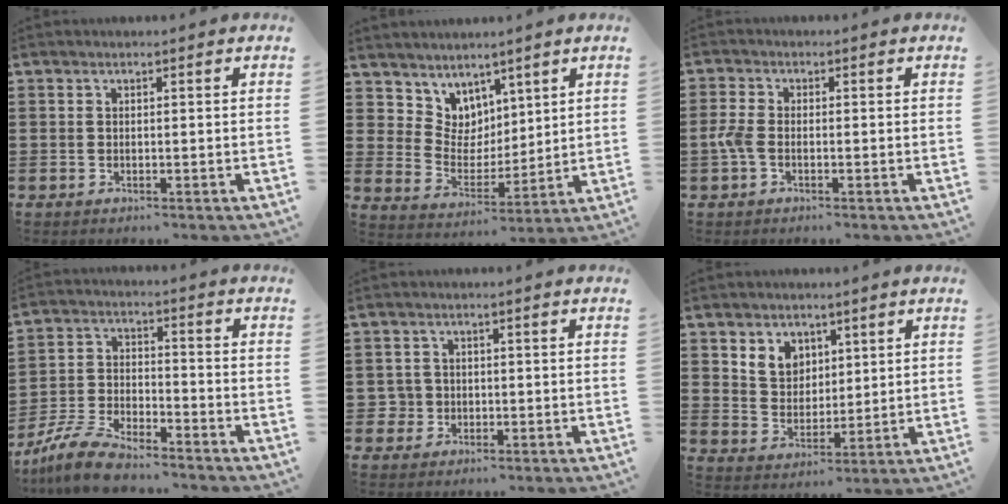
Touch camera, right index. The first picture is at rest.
{"total": 5.8, "force": [4.1, 4.1, -0.5], "torque": [-0.031, -0.029, 0.080]}
{"total": 2.7, "force": [-1.0, 1.3, 2.2], "torque": [-0.063, -0.004, -0.024]}
{"total": 7.5, "force": [-6.8, 1.3, 2.9], "torque": [-0.067, 0.007, -0.134]}
{"total": 2.4, "force": [-0.7, 2.3, 0.4], "torque": [-0.025, 0.002, -0.021]}
{"total": 5.2, "force": [2.9, 4.2, 0.8], "torque": [-0.039, 0.012, 0.055]}